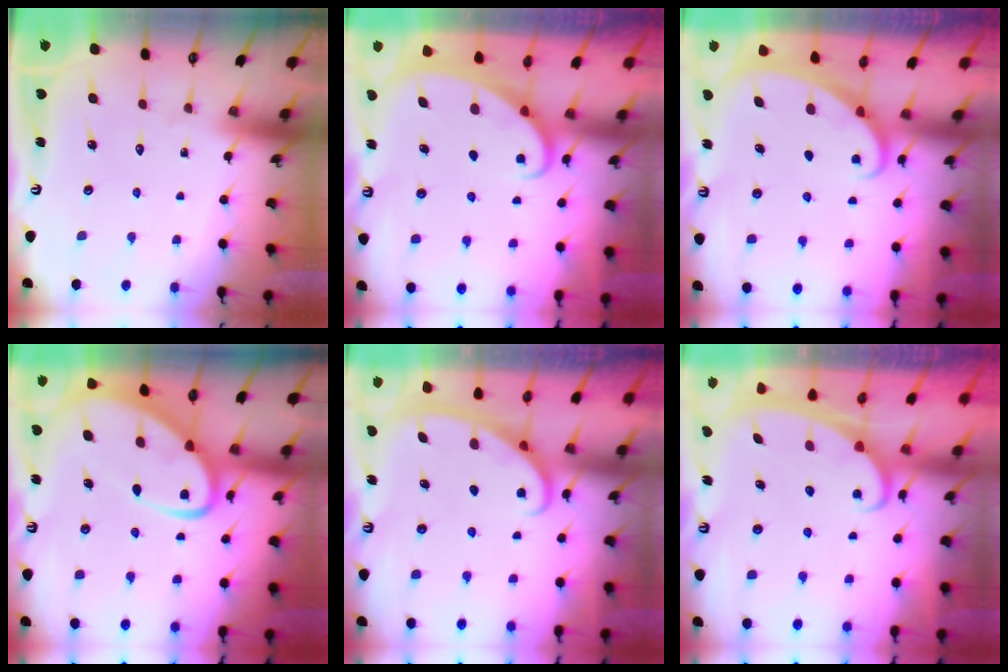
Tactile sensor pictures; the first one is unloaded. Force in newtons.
{"total": 2.1, "press": 2.1, "slide": 0.2}
{"total": 1.6, "press": 1.6, "slide": 0.2}
{"total": 10.0, "press": 9.9, "slide": 0.9}
{"total": 2.8, "press": 2.8, "slide": 0.4}
{"total": 2.4, "press": 2.4, "slide": 0.3}